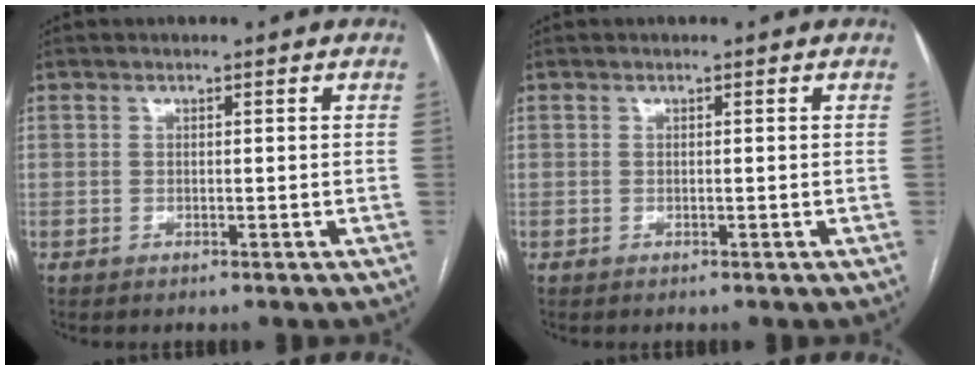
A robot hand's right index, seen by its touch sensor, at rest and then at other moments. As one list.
[{"total": 0.0}]